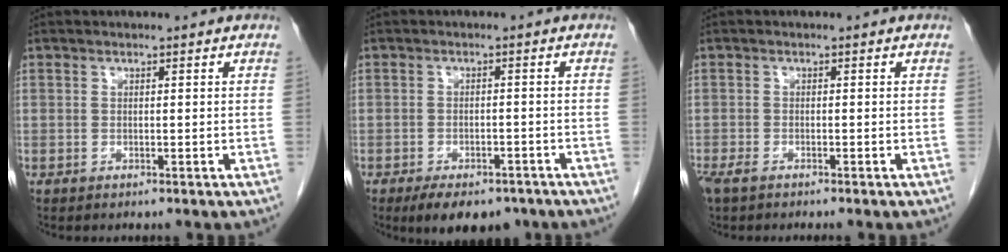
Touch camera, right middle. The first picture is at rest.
{"total": 9.2, "force": [-6.9, 4.0, 4.5], "torque": [-0.056, 0.000, -0.099]}
{"total": 2.7, "force": [-2.1, 0.7, 1.6], "torque": [-0.033, -0.007, -0.036]}